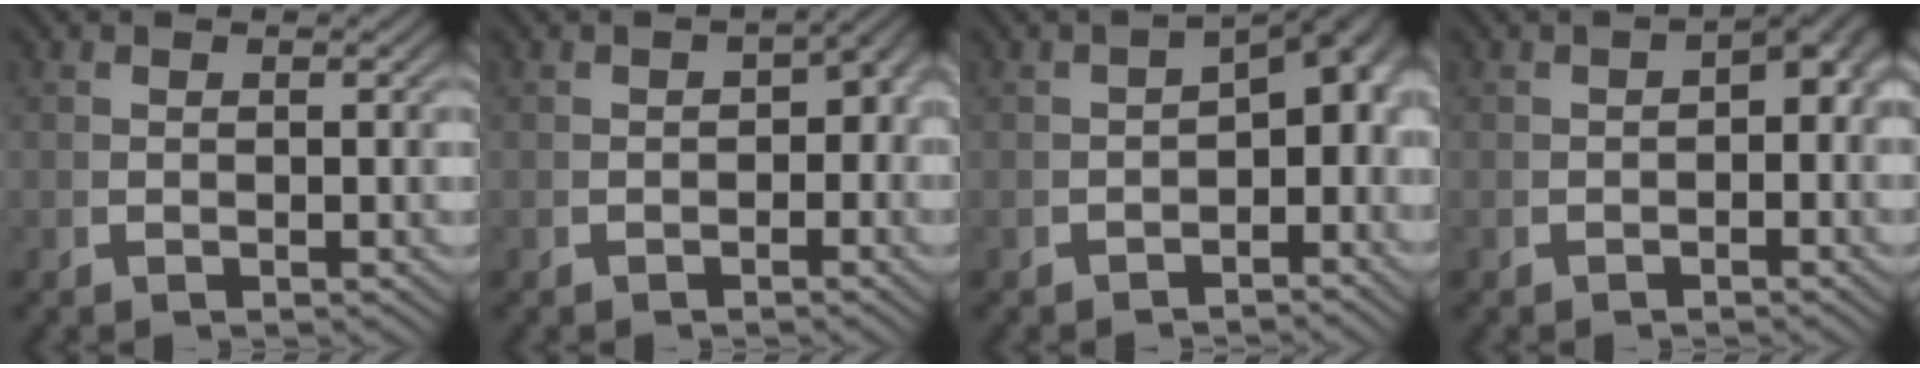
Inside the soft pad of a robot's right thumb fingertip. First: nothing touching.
{"total": 2.6, "force": [-0.7, 1.9, 1.6], "torque": [-0.008, -0.002, -0.012]}
{"total": 4.6, "force": [-1.1, 2.9, 3.5], "torque": [-0.036, -0.007, -0.017]}
{"total": 3.2, "force": [-0.3, 2.1, 2.5], "torque": [-0.022, 0.006, -0.010]}